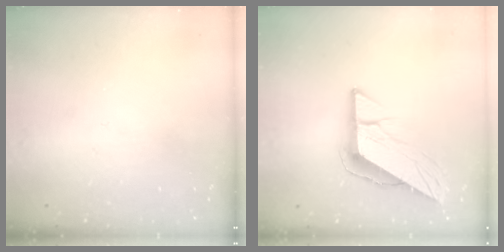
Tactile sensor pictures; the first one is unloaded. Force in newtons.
{"total": 9.9, "press": 9.9, "slide": 0.9}